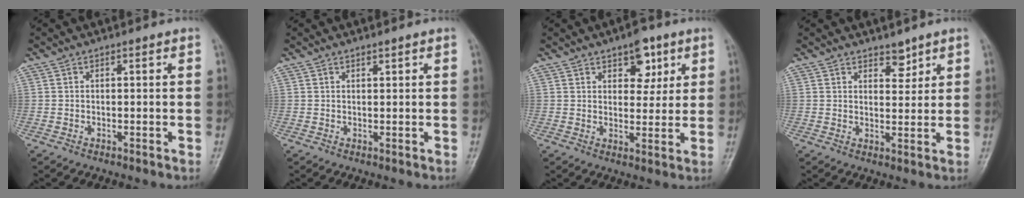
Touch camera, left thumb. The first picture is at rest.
{"total": 0.8, "force": [0.6, 0.2, 0.5], "torque": [-0.006, -0.004, 0.011]}
{"total": 6.9, "force": [3.7, 3.9, 4.3], "torque": [-0.026, -0.016, 0.048]}
{"total": 3.3, "force": [2.5, 1.7, 1.3], "torque": [-0.002, -0.019, 0.040]}